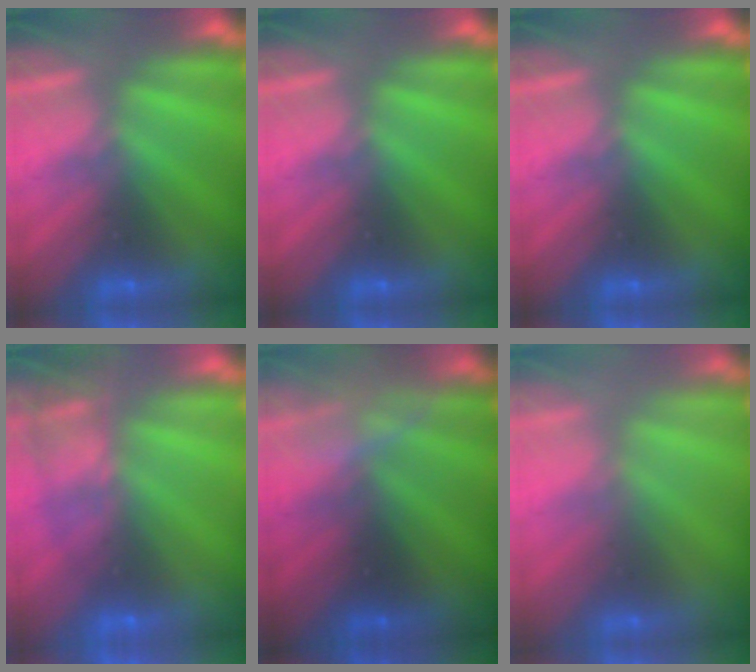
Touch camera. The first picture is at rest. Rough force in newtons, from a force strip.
{"total": 0.0}
{"total": 0.0}
{"total": 7.5}
{"total": 2.4}
{"total": 2.9}